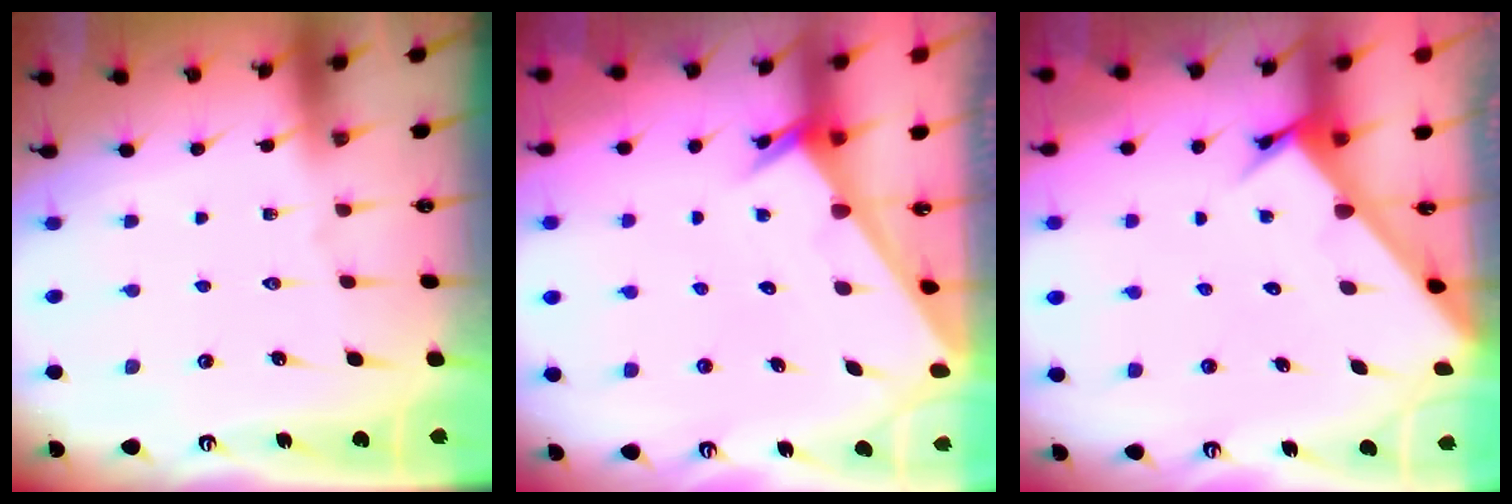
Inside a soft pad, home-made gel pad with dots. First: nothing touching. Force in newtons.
{"total": 2.0, "press": 2.0, "slide": 0.1}
{"total": 3.4, "press": 3.4, "slide": 0.2}